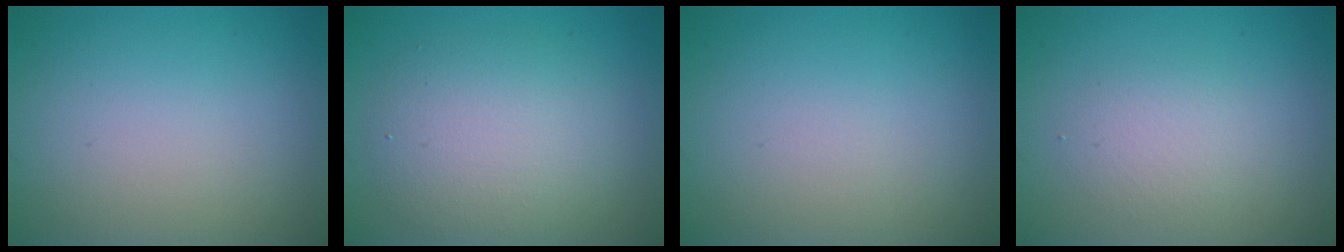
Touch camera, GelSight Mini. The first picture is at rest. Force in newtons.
{"total": 5.1, "press": 5.1, "slide": 0.2}
{"total": 0.0}
{"total": 1.9, "press": 1.9, "slide": 0.1}